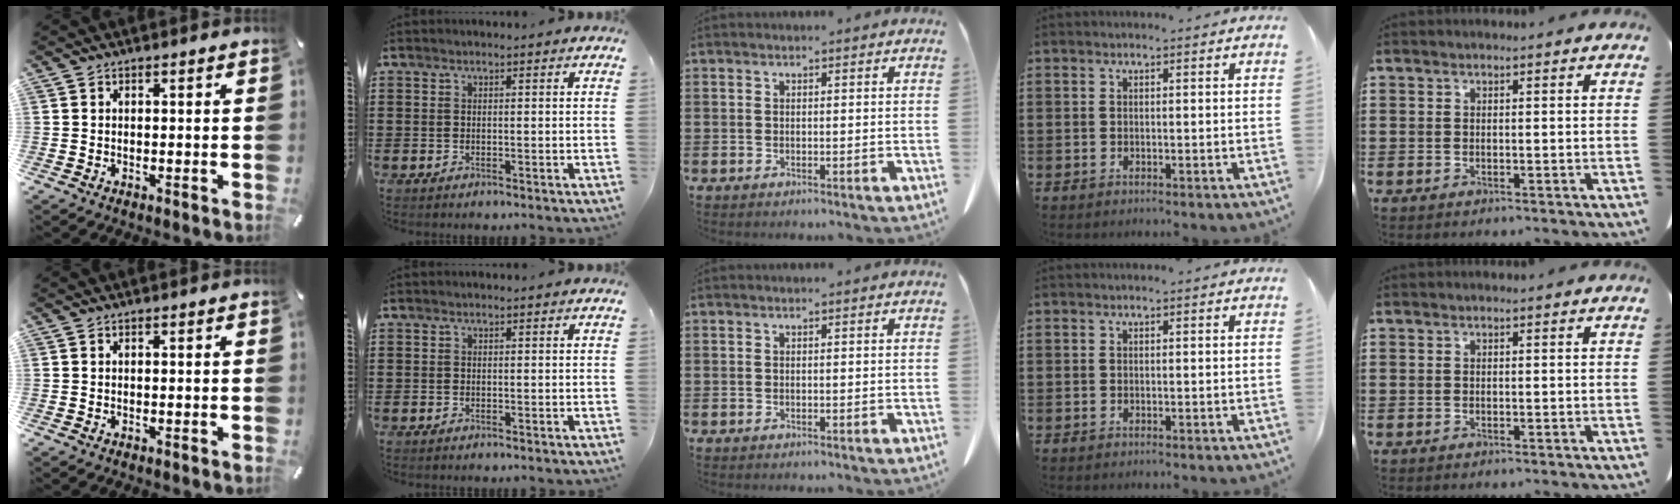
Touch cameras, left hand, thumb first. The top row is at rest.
{}